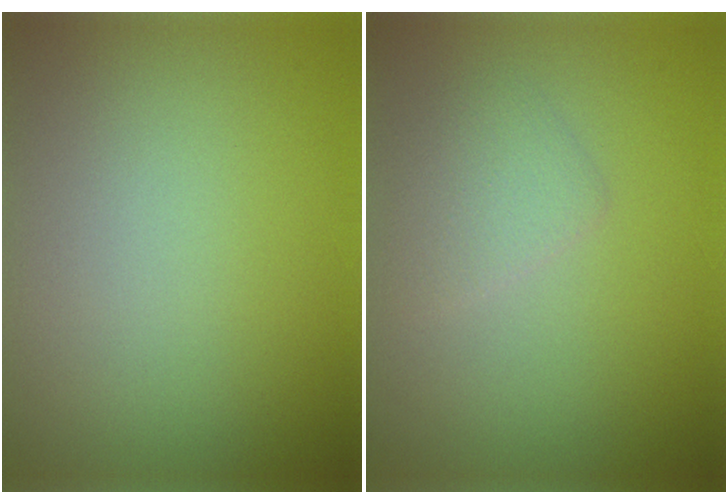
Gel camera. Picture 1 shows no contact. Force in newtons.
{"total": 1.7, "press": 1.7, "slide": 0.2}